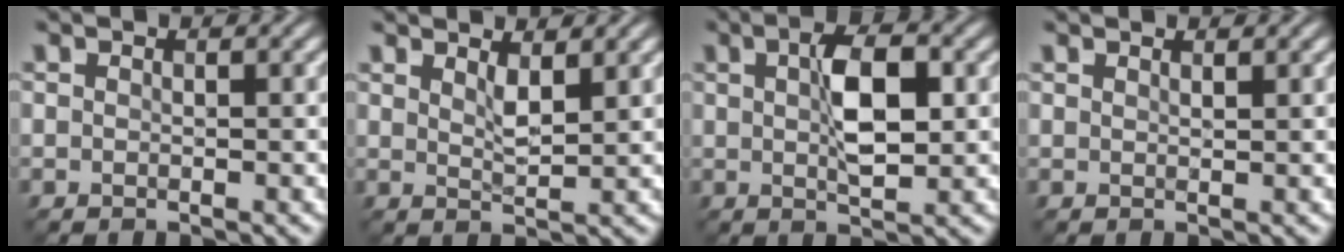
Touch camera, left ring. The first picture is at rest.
{"total": 1.5, "force": [1.2, 0.1, 0.9], "torque": [-0.020, 0.000, 0.024]}
{"total": 4.6, "force": [0.9, 1.7, 4.2], "torque": [-0.077, 0.006, 0.015]}
{"total": 0.5, "force": [0.4, -0.3, -0.2], "torque": [0.005, 0.002, 0.007]}